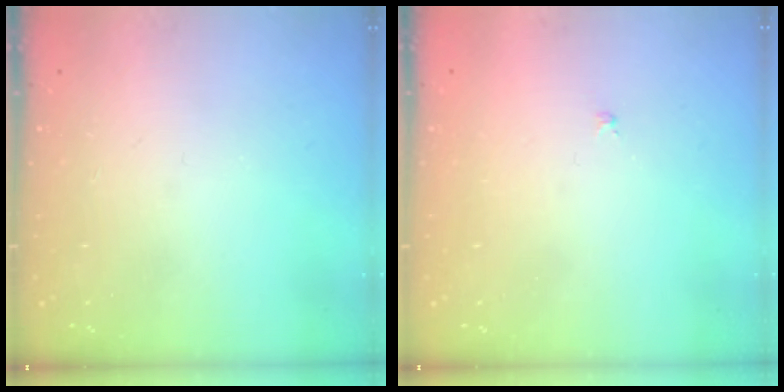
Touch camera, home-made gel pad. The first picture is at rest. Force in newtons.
{"total": 1.0, "press": 0.9, "slide": 0.3}